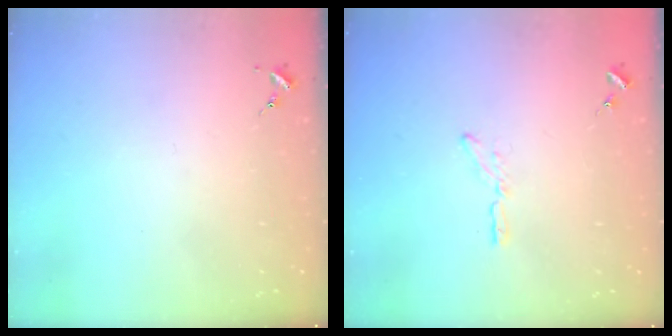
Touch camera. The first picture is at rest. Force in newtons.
{"total": 3.5, "press": 3.5, "slide": 0.2}